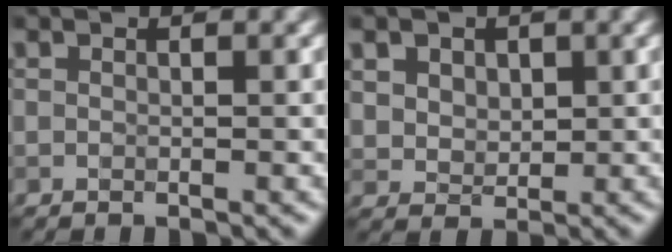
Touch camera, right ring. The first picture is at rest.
{"total": 3.7, "force": [1.8, 2.7, 1.8], "torque": [-0.052, 0.004, 0.038]}